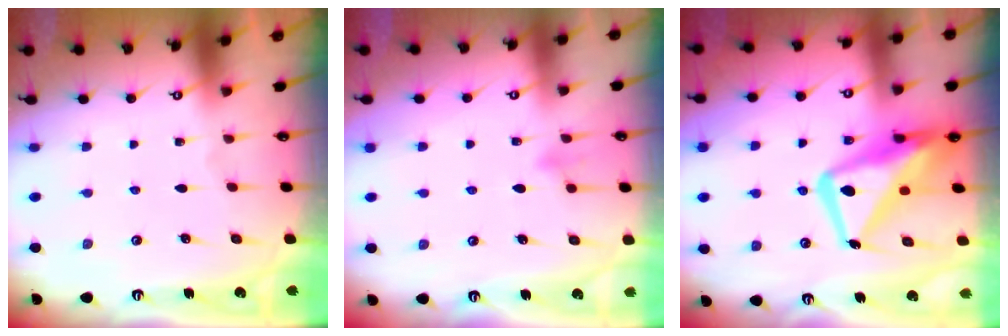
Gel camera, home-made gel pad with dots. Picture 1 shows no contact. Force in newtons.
{"total": 8.2, "press": 8.1, "slide": 0.6}
{"total": 17.7, "press": 17.6, "slide": 1.7}